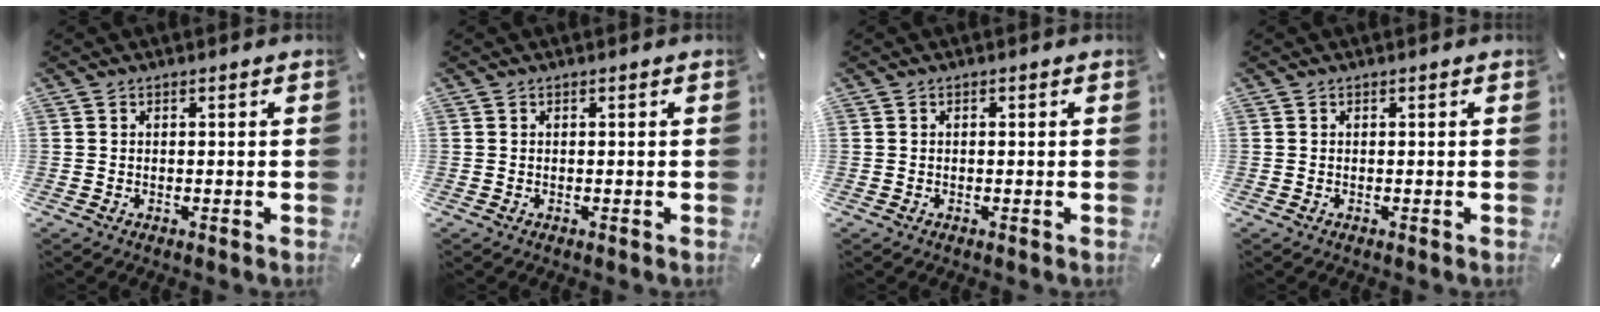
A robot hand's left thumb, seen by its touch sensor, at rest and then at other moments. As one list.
[{"total": 0.0}, {"total": 0.0}, {"total": 0.0}]